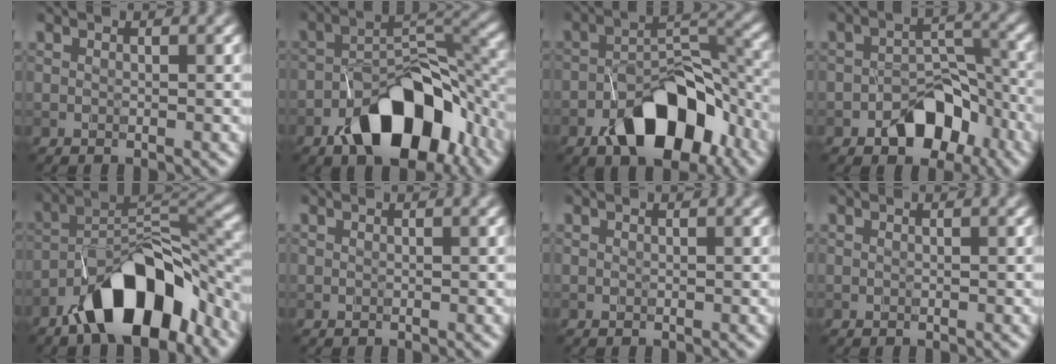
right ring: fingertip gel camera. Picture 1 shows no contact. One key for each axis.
{"total": 10.3, "fx": -5.8, "fy": 5.2, "fz": 6.7, "tx": -0.099, "ty": 0.004, "tz": -0.094}
{"total": 9.1, "fx": -5.2, "fy": 4.6, "fz": 6.0, "tx": -0.087, "ty": 0.009, "tz": -0.084}
{"total": 5.5, "fx": -3.2, "fy": 3.4, "fz": 2.9, "tx": -0.024, "ty": 0.005, "tz": -0.052}
{"total": 10.6, "fx": -6.5, "fy": 4.4, "fz": 7.2, "tx": -0.110, "ty": 0.011, "tz": -0.115}
{"total": 0.0}
{"total": 0.0}
{"total": 0.0}